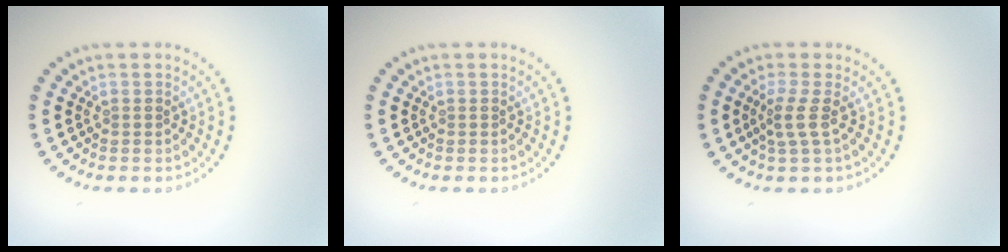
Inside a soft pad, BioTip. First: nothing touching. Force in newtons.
{"total": 0.0}
{"total": 1.9, "press": 1.5, "slide": 1.2}